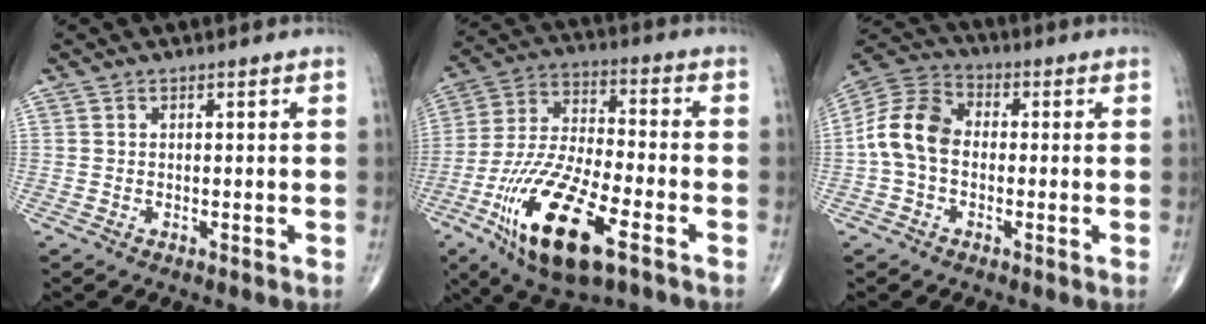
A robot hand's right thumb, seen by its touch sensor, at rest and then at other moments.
{"total": 21.1, "force": [-9.4, 7.4, 17.3], "torque": [-0.356, 0.019, -0.166]}
{"total": 10.3, "force": [-0.9, 7.3, 7.2], "torque": [-0.134, 0.030, -0.032]}